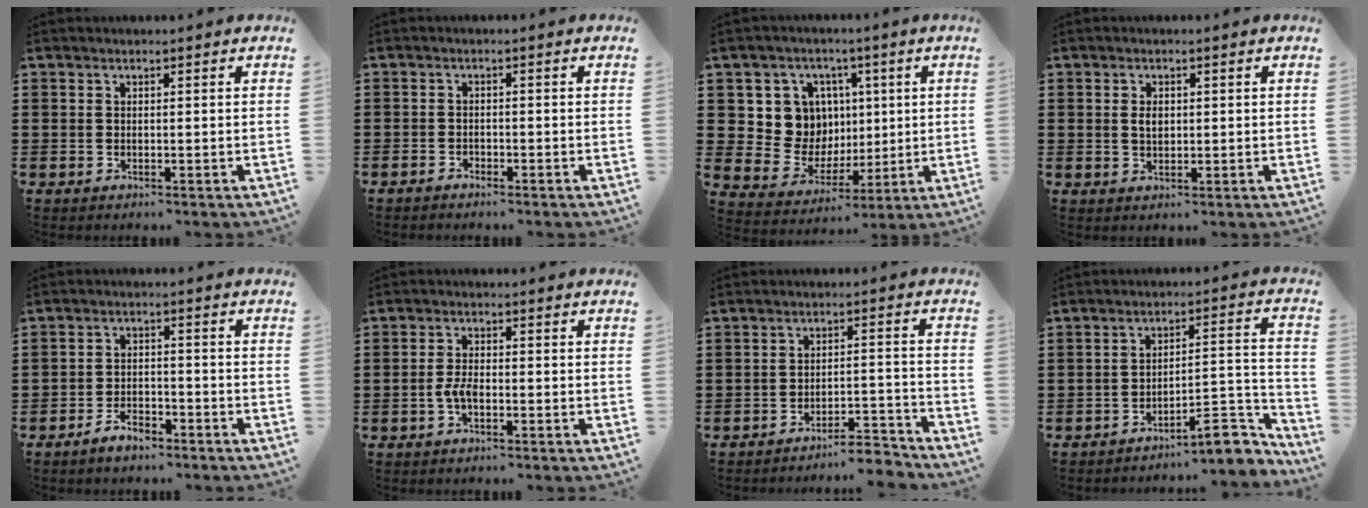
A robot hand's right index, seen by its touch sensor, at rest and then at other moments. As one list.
[{"total": 1.2, "force": [-1.1, 0.3, 0.1], "torque": [-0.006, 0.003, -0.024]}, {"total": 9.8, "force": [2.3, 9.2, 2.3], "torque": [-0.071, -0.016, 0.052]}, {"total": 2.7, "force": [0.4, 1.6, 2.2], "torque": [-0.046, 0.007, 0.006]}, {"total": 3.6, "force": [-3.2, 1.2, 1.2], "torque": [-0.021, 0.012, -0.062]}, {"total": 2.9, "force": [-1.1, 1.1, 2.4], "torque": [-0.067, -0.006, -0.027]}, {"total": 4.9, "force": [-4.7, 0.2, 1.4], "torque": [-0.026, -0.001, -0.093]}, {"total": 9.1, "force": [-6.8, 2.7, 5.4], "torque": [-0.064, 0.016, -0.122]}]